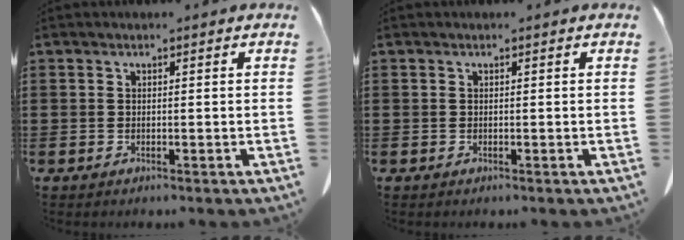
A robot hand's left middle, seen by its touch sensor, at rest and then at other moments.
{"total": 0.0}